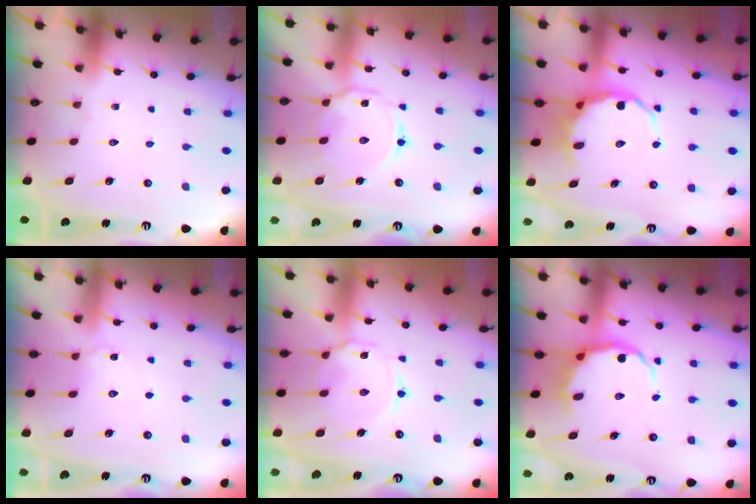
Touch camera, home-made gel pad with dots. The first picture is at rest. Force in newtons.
{"total": 7.3, "press": 7.3, "slide": 0.4}
{"total": 6.9, "press": 6.7, "slide": 1.8}
{"total": 3.7, "press": 3.6, "slide": 0.4}
{"total": 6.5, "press": 6.5, "slide": 0.6}
{"total": 6.9, "press": 6.5, "slide": 2.2}